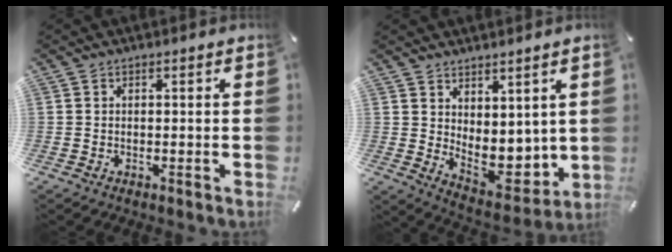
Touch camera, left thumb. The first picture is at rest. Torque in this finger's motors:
{"motor_torque": [1.12, 1.07, 0.19, 0.05, 0.14]}